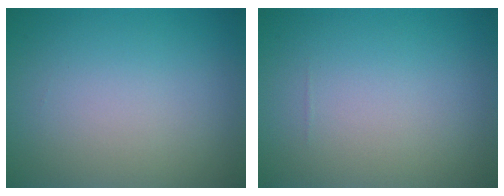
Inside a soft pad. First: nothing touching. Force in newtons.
{"total": 0.0}